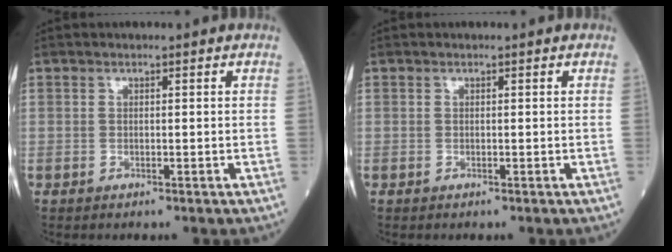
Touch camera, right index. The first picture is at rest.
{"total": 0.0}